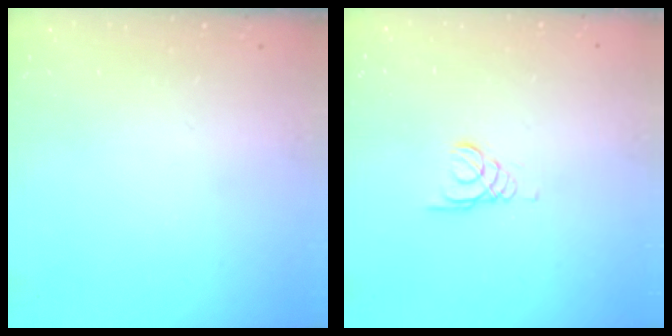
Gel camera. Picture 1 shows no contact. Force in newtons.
{"total": 1.0, "press": 1.0, "slide": 0.1}